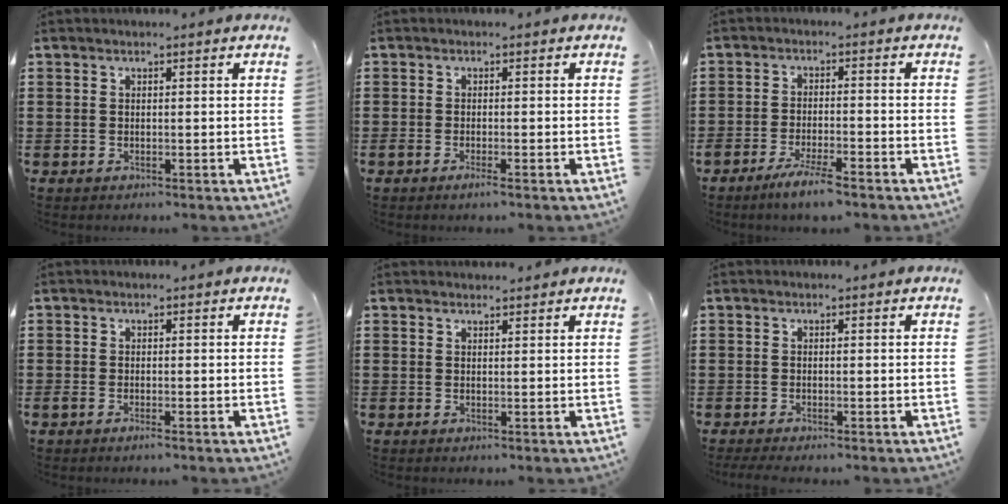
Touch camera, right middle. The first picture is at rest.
{"total": 1.1, "force": [-0.6, 0.1, 0.9], "torque": [-0.015, -0.003, -0.011]}
{"total": 4.4, "force": [-3.4, 0.1, 2.8], "torque": [-0.058, -0.009, -0.062]}
{"total": 0.9, "force": [-0.5, 0.1, 0.7], "torque": [-0.013, -0.003, -0.008]}
{"total": 1.0, "force": [0.9, 0.3, 0.0], "torque": [0.006, -0.002, 0.016]}
{"total": 0.8, "force": [-0.8, 0.0, 0.2], "torque": [-0.008, -0.007, -0.014]}